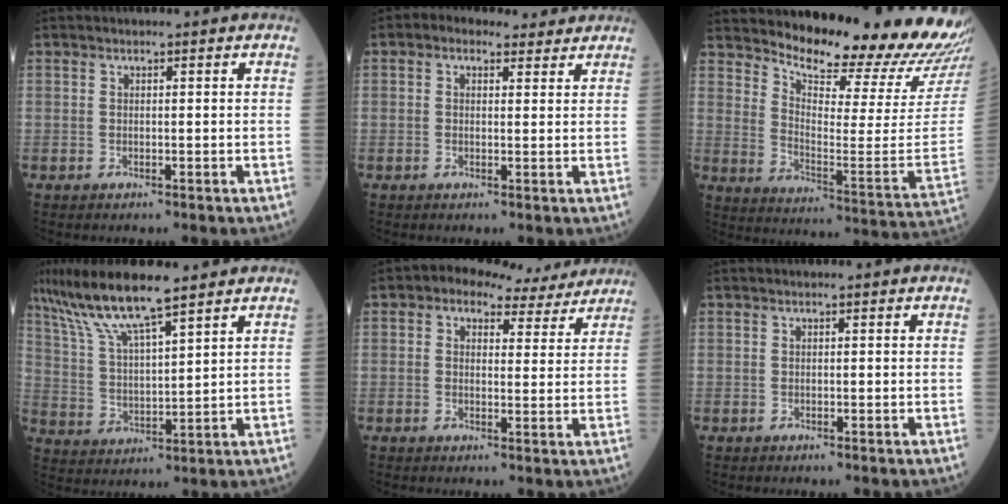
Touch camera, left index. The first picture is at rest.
{"total": 4.1, "force": [2.7, 2.6, 1.6], "torque": [-0.027, 0.024, 0.041]}
{"total": 20.9, "force": [19.9, 0.4, 6.3], "torque": [-0.113, -0.130, 0.261]}
{"total": 11.3, "force": [8.8, 0.7, 7.2], "torque": [-0.150, 0.011, 0.169]}
{"total": 7.3, "force": [5.6, 3.8, 2.7], "torque": [-0.034, 0.022, 0.064]}
{"total": 0.0}